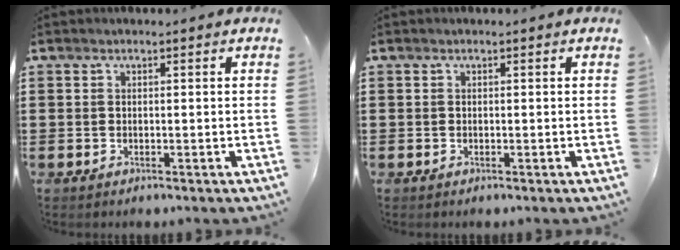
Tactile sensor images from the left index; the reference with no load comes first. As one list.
[{"total": 0.0}]